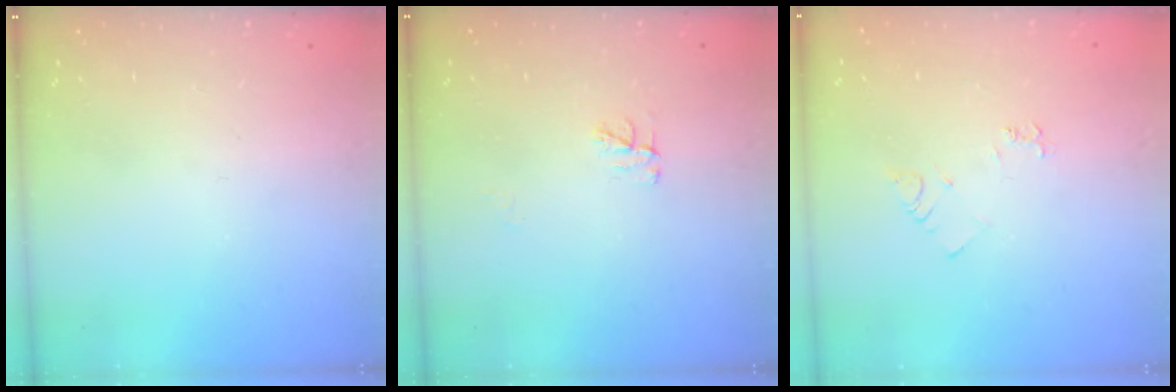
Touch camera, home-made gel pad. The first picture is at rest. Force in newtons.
{"total": 3.9, "press": 3.9, "slide": 0.2}
{"total": 4.0, "press": 3.9, "slide": 0.6}